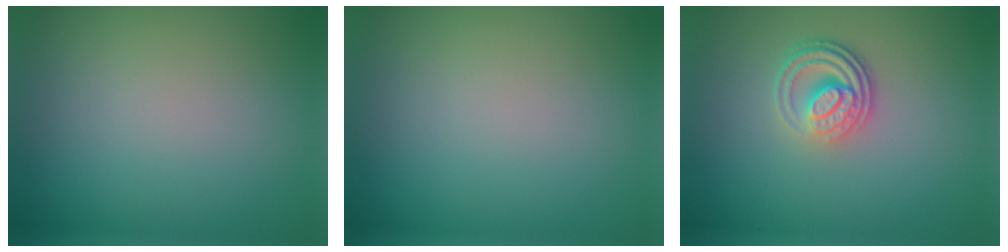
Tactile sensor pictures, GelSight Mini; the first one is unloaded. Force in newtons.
{"total": 0.0}
{"total": 3.9, "press": 2.7, "slide": 2.7}